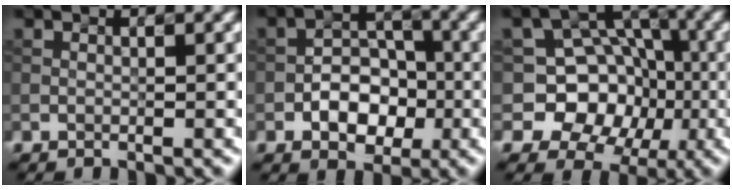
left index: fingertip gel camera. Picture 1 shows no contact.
{"total": 4.0, "force": [-1.8, 2.7, 2.4], "torque": [-0.030, 0.008, -0.022]}
{"total": 8.1, "force": [-1.9, 7.3, 2.9], "torque": [-0.028, 0.026, -0.053]}